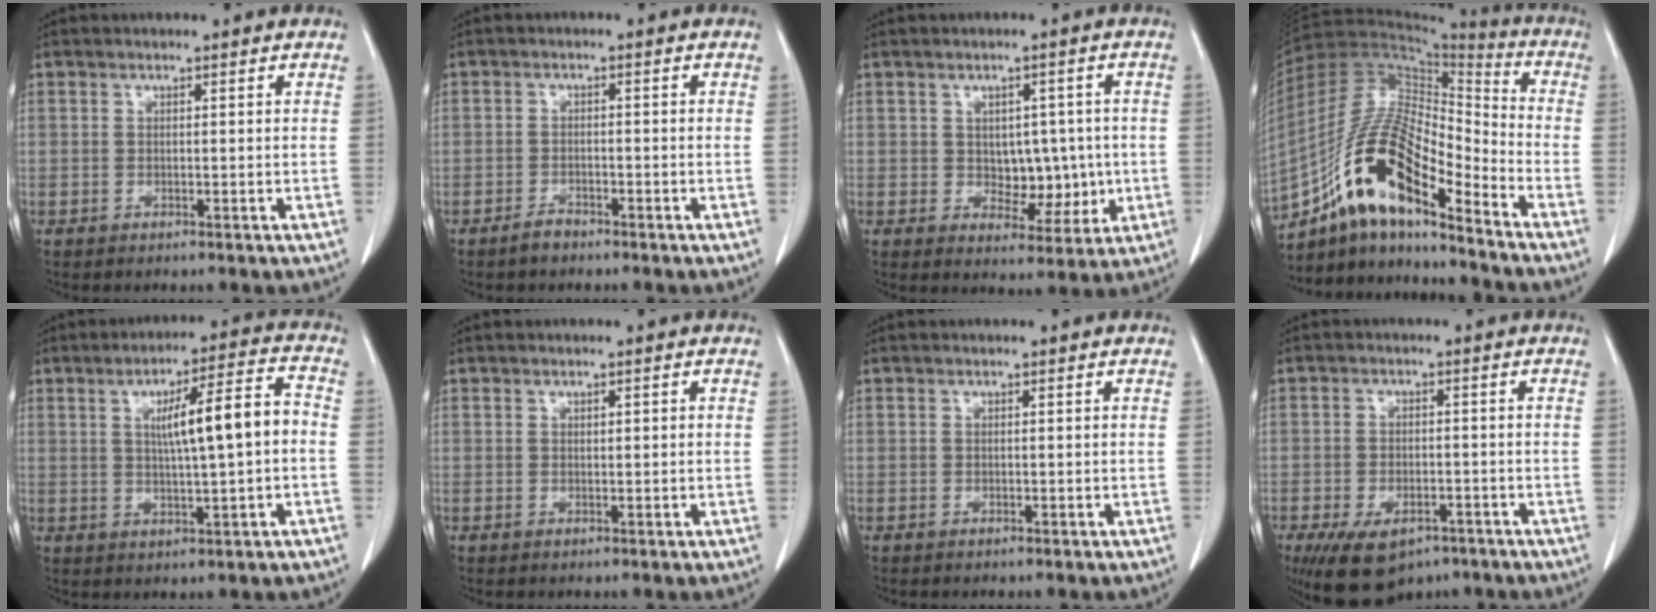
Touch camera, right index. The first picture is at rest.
{"total": 1.9, "force": [-1.7, 0.7, 0.6], "torque": [-0.011, 0.001, -0.028]}
{"total": 6.3, "force": [-0.1, 4.2, 4.7], "torque": [-0.049, 0.007, 0.012]}
{"total": 16.6, "force": [-10.7, 4.1, 12.0], "torque": [-0.233, 0.025, -0.191]}
{"total": 9.9, "force": [0.5, 0.9, 9.8], "torque": [-0.154, 0.020, 0.010]}
{"total": 0.7, "force": [0.2, 0.3, 0.6], "torque": [-0.008, 0.000, 0.005]}
{"total": 0.0}
{"total": 10.6, "force": [-6.9, 5.5, 5.9], "torque": [-0.105, -0.006, -0.104]}